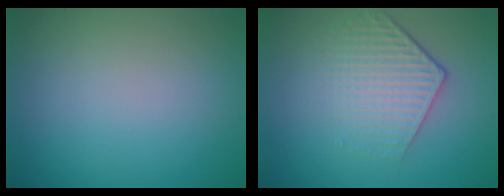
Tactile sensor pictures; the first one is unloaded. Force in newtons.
{"total": 4.3, "press": 3.1, "slide": 3.0}